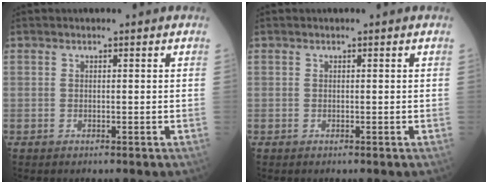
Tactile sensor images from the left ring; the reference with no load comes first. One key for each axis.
{"total": 0.0}